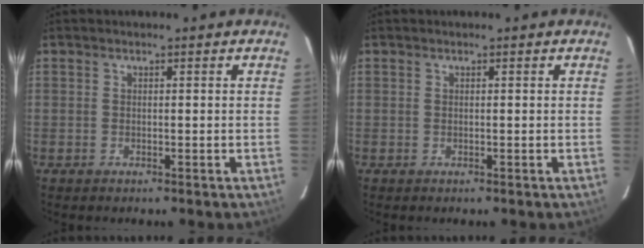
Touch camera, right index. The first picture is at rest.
{"total": 0.0}